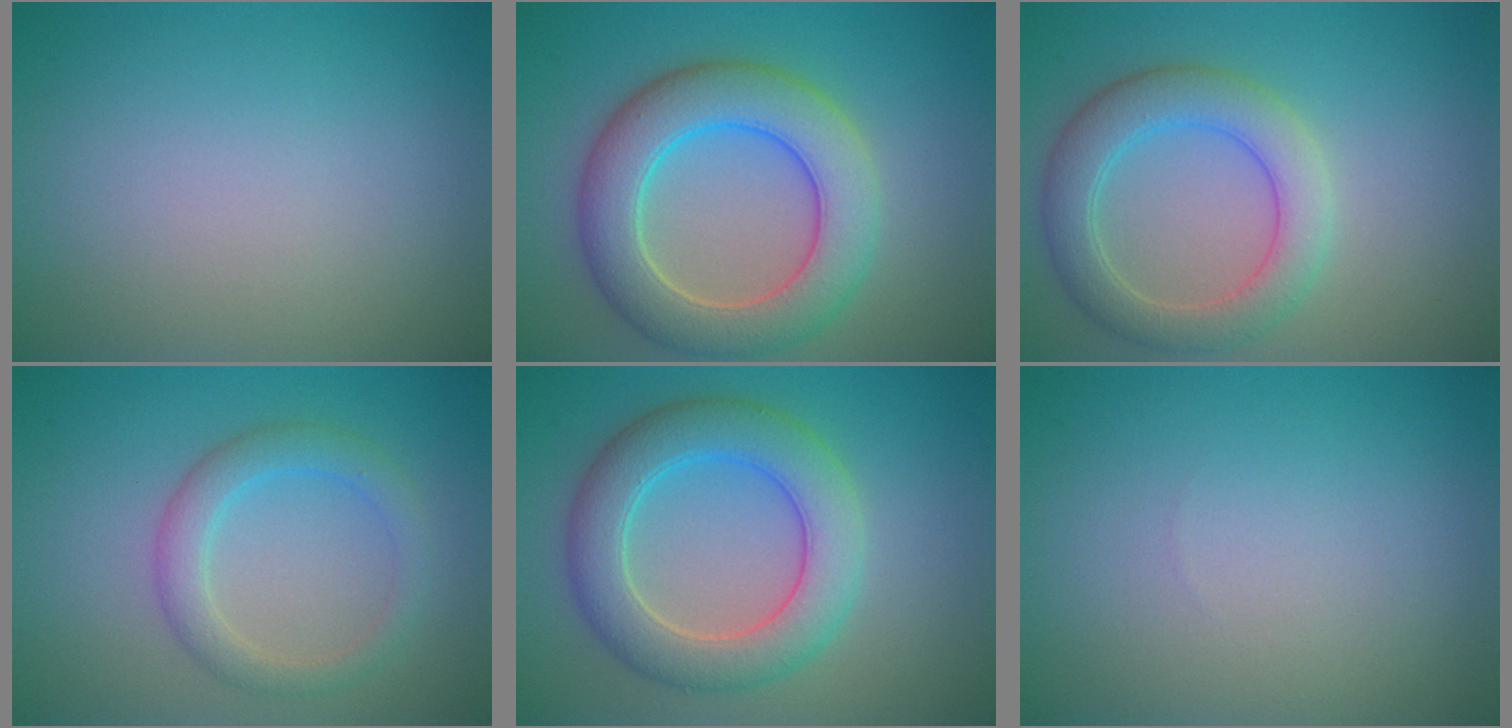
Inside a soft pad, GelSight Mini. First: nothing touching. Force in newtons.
{"total": 7.6, "press": 7.6, "slide": 0.5}
{"total": 5.0, "press": 5.0, "slide": 0.2}
{"total": 2.9, "press": 2.9, "slide": 0.2}
{"total": 6.4, "press": 6.4, "slide": 0.2}
{"total": 0.0}